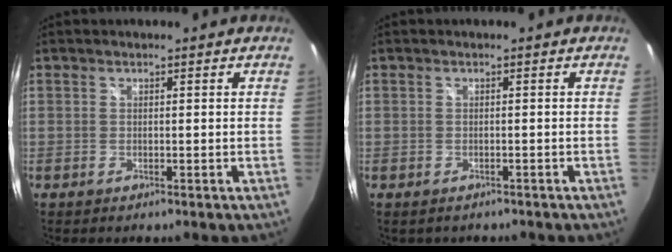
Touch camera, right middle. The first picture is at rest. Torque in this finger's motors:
{"motor_torque": [-0.36, -0.03, 0.01, -0.01]}